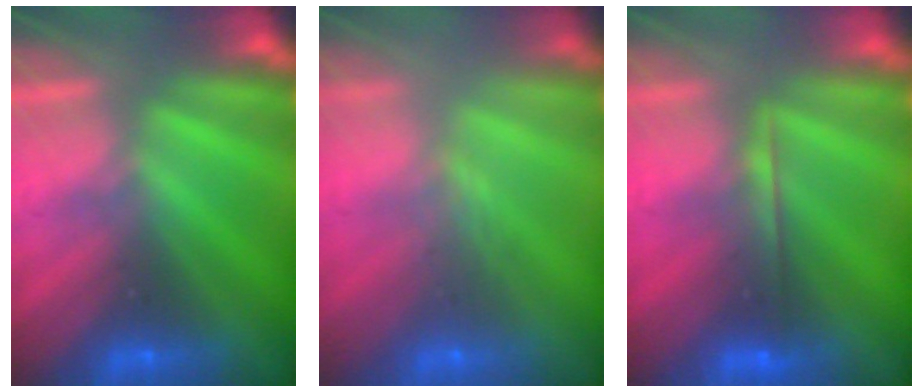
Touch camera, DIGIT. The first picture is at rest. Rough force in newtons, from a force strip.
{"total": 2.4}
{"total": 2.1}